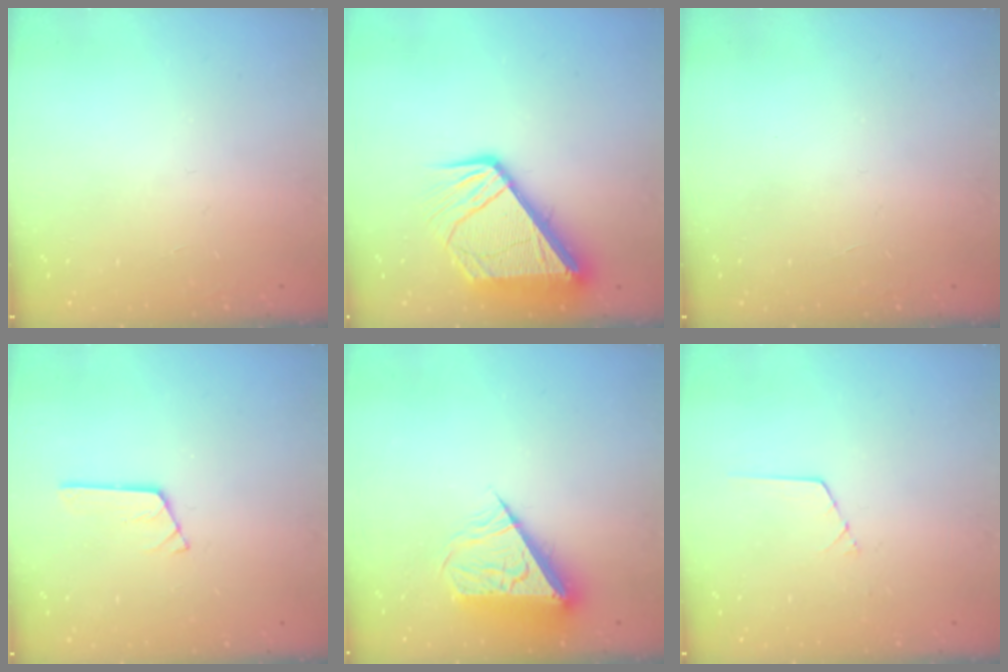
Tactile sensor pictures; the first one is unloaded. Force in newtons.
{"total": 13.2, "press": 13.1, "slide": 1.7}
{"total": 0.0}
{"total": 2.9, "press": 2.9, "slide": 0.2}
{"total": 8.8, "press": 8.7, "slide": 0.4}
{"total": 1.6, "press": 1.6, "slide": 0.0}